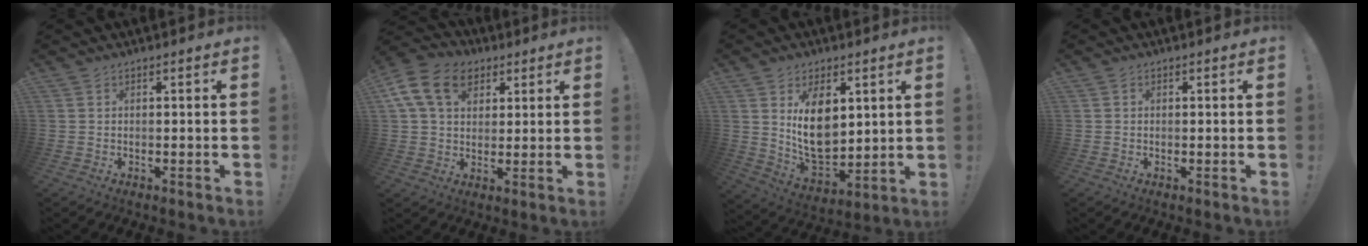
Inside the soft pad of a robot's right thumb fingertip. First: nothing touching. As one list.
[{"total": 15.2, "force": [5.8, 11.1, 8.6], "torque": [-0.135, -0.018, 0.112]}, {"total": 14.1, "force": [4.5, 9.2, 9.8], "torque": [-0.161, -0.038, 0.084]}, {"total": 0.0}]